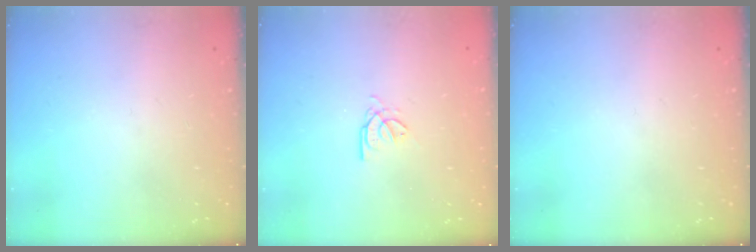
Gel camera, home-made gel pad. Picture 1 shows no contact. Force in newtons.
{"total": 2.7, "press": 2.7, "slide": 0.4}
{"total": 0.0}